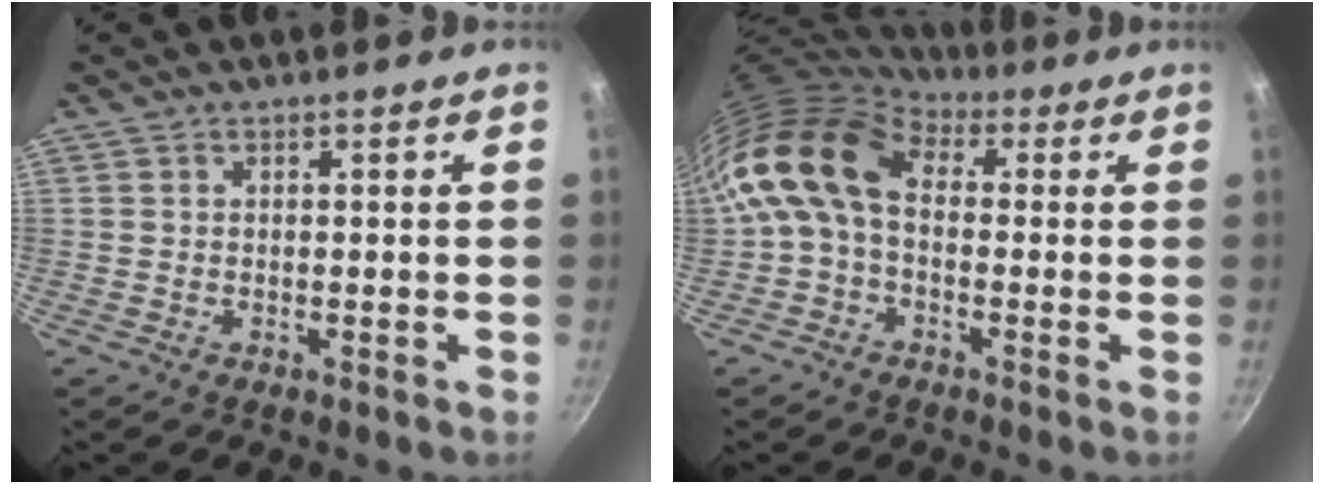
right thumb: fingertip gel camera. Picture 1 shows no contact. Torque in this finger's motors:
{"motor_torque": [0.97, 3.42, 1.14, -1.04, 0.27]}